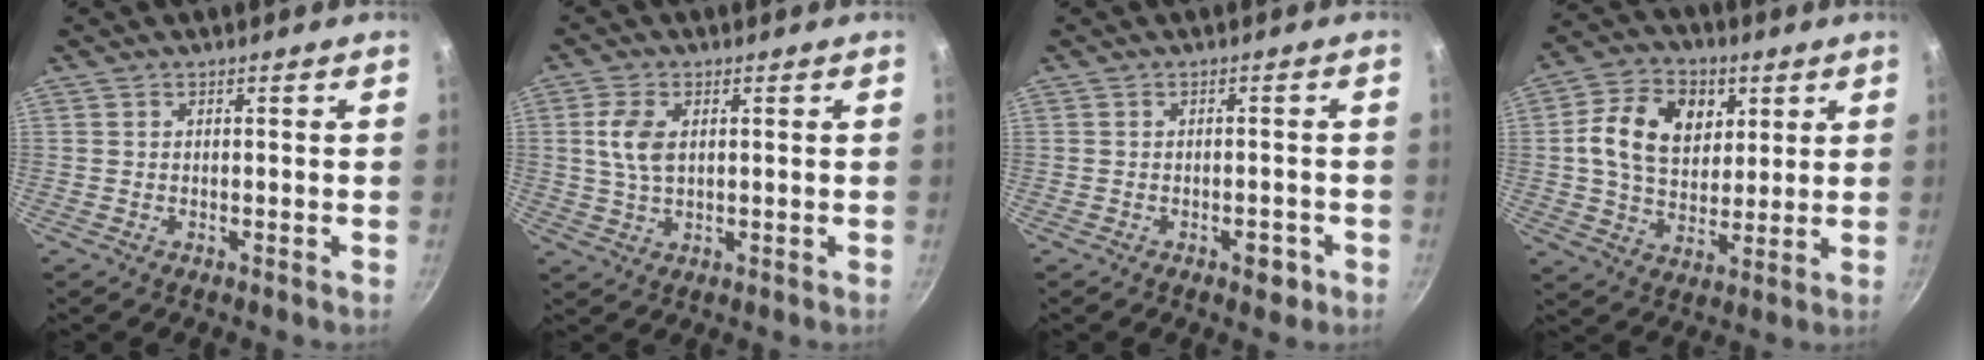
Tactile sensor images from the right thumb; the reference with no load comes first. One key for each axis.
{"total": 5.9, "fx": 1.1, "fy": 3.4, "fz": 4.6, "tx": -0.091, "ty": 0.002, "tz": 0.022}
{"total": 3.0, "fx": -1.6, "fy": 1.5, "fz": 2.0, "tx": -0.016, "ty": 0.015, "tz": -0.014}
{"total": 14.4, "fx": 4.0, "fy": 10.6, "fz": 9.0, "tx": -0.132, "ty": -0.005, "tz": 0.060}